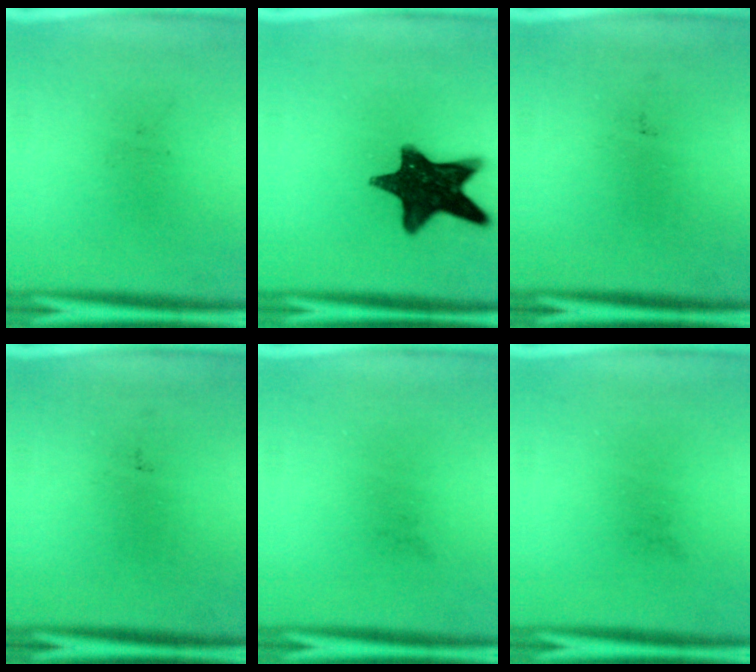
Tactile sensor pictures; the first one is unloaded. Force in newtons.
{"total": 15.3}
{"total": 0.0}
{"total": 0.0}
{"total": 0.0}
{"total": 0.0}